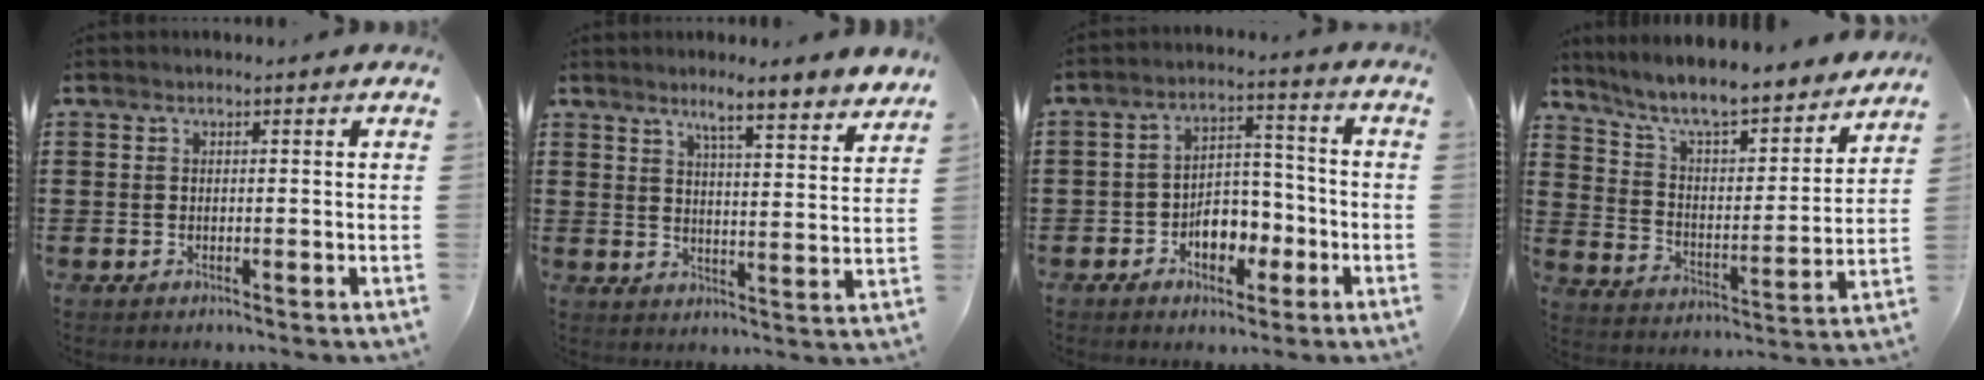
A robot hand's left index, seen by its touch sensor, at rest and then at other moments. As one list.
[{"total": 4.9, "force": [4.4, -0.7, 2.1], "torque": [-0.052, -0.032, 0.068]}, {"total": 5.9, "force": [-2.7, 4.0, 3.5], "torque": [-0.055, 0.011, -0.051]}, {"total": 7.9, "force": [7.1, 0.7, 3.4], "torque": [-0.096, -0.050, 0.118]}]